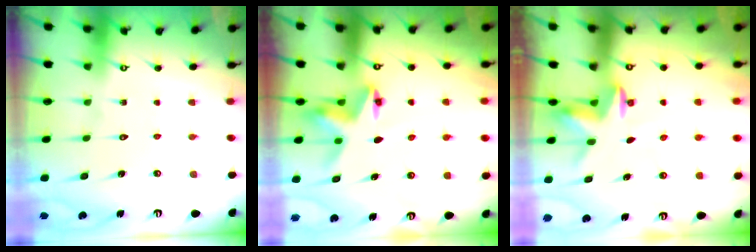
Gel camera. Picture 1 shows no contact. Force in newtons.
{"total": 4.8, "press": 4.7, "slide": 0.3}
{"total": 3.3, "press": 3.3, "slide": 0.2}